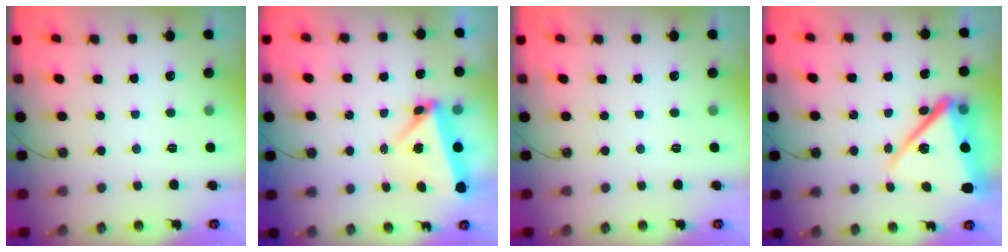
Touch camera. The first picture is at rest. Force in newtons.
{"total": 5.6, "press": 4.5, "slide": 3.3}
{"total": 0.0}
{"total": 16.7, "press": 15.4, "slide": 6.6}